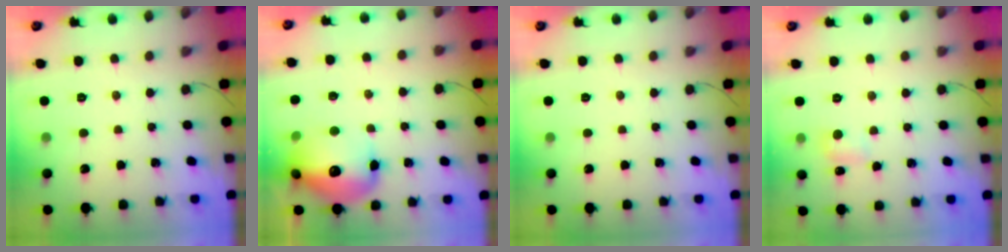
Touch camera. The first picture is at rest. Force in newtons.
{"total": 17.6, "press": 17.2, "slide": 3.6}
{"total": 0.0}
{"total": 6.6, "press": 6.4, "slide": 1.9}